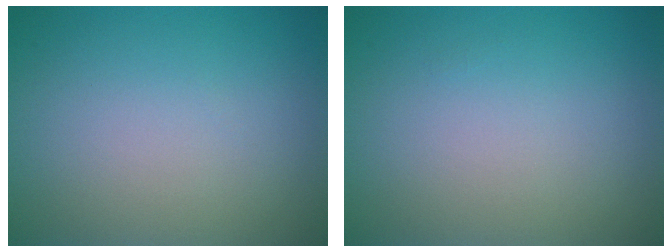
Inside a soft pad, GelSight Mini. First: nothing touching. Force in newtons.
{"total": 0.0}